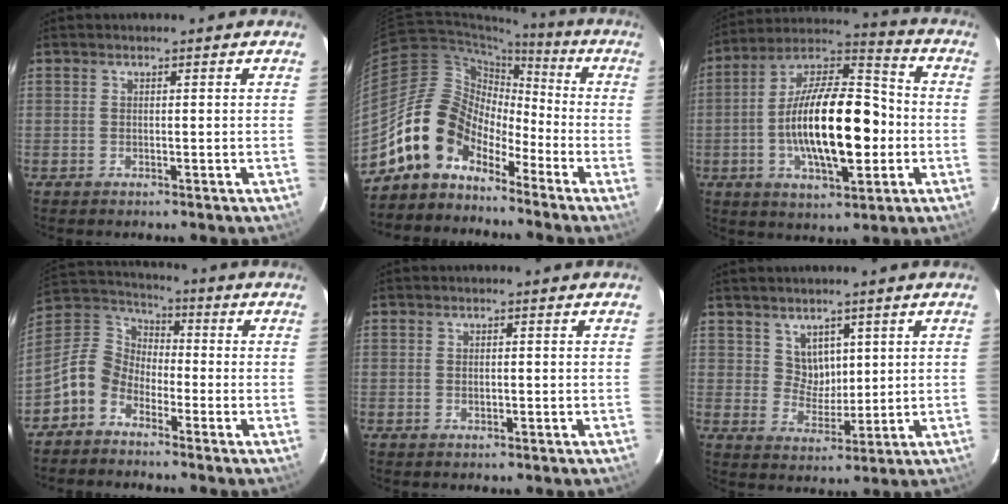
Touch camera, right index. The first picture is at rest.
{"total": 11.4, "force": [-8.0, 7.3, 3.5], "torque": [-0.066, 0.039, -0.159]}
{"total": 21.0, "force": [-3.2, 8.2, 19.0], "torque": [-0.346, 0.013, -0.060]}
{"total": 8.8, "force": [-5.2, 6.2, 3.4], "torque": [-0.076, 0.032, -0.124]}
{"total": 1.2, "force": [-0.1, 0.7, 1.0], "torque": [-0.017, 0.001, -0.001]}
{"total": 4.9, "force": [2.6, 3.9, 1.4], "torque": [-0.016, 0.003, 0.055]}